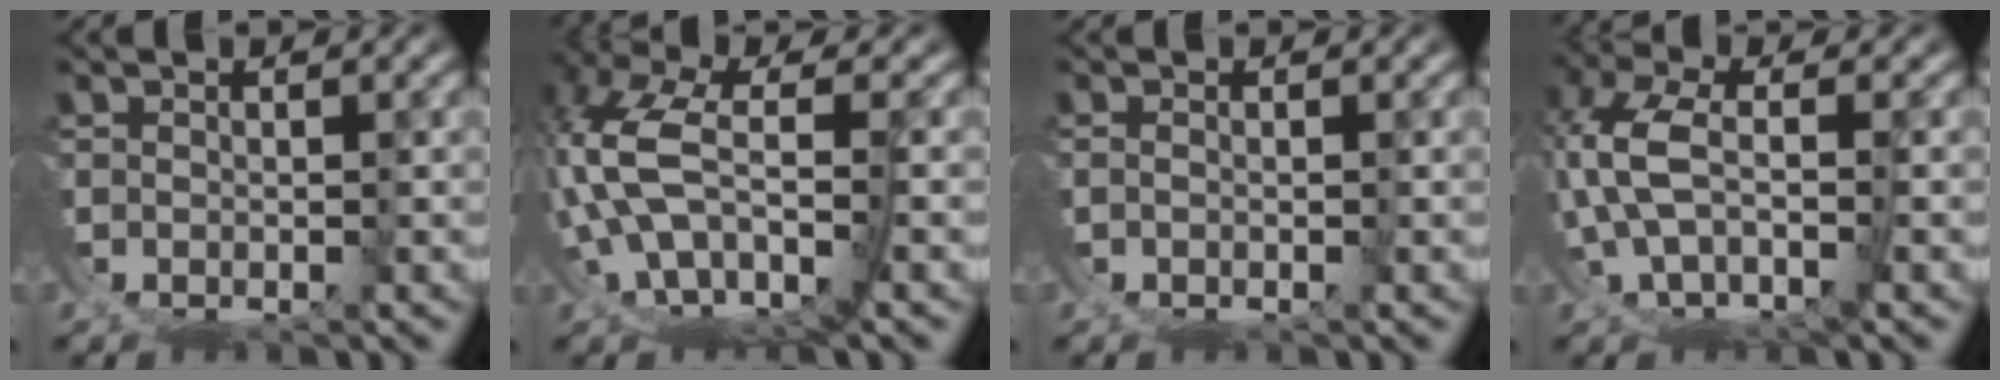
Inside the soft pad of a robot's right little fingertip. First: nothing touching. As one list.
[{"total": 8.3, "force": [-0.9, 5.6, 6.1], "torque": [-0.156, -0.026, -0.005]}, {"total": 1.0, "force": [0.0, -1.0, 0.3], "torque": [0.001, 0.001, 0.000]}, {"total": 4.6, "force": [0.1, 1.7, 4.3], "torque": [-0.100, -0.005, 0.009]}]